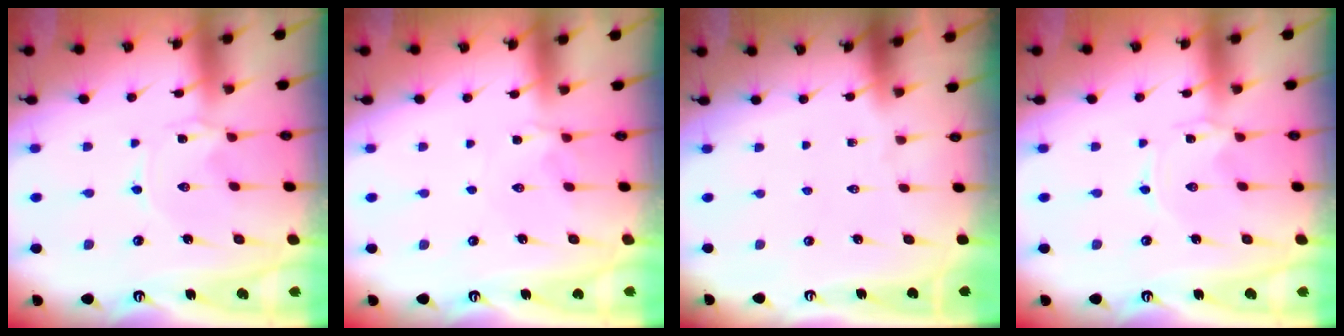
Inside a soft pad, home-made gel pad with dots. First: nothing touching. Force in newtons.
{"total": 3.1, "press": 3.1, "slide": 0.6}
{"total": 0.0}
{"total": 0.0}